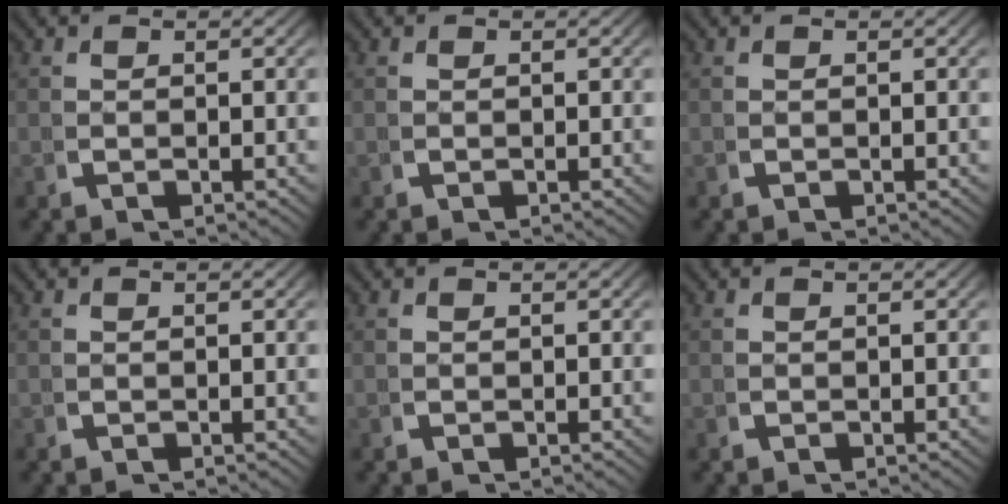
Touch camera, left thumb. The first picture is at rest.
{"total": 0.0}
{"total": 0.0}
{"total": 0.0}
{"total": 0.0}
{"total": 0.0}